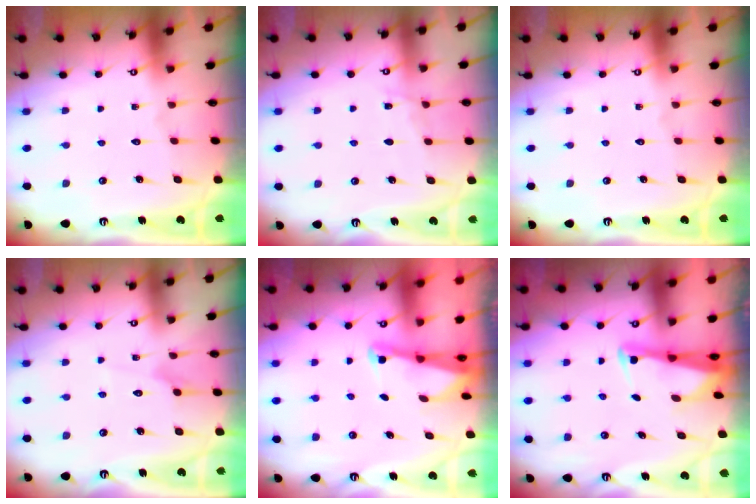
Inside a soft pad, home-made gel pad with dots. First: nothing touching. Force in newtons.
{"total": 4.2, "press": 4.2, "slide": 0.5}
{"total": 0.0}
{"total": 2.7, "press": 2.7, "slide": 0.3}
{"total": 1.4, "press": 1.4, "slide": 0.2}
{"total": 2.5, "press": 2.5, "slide": 0.5}